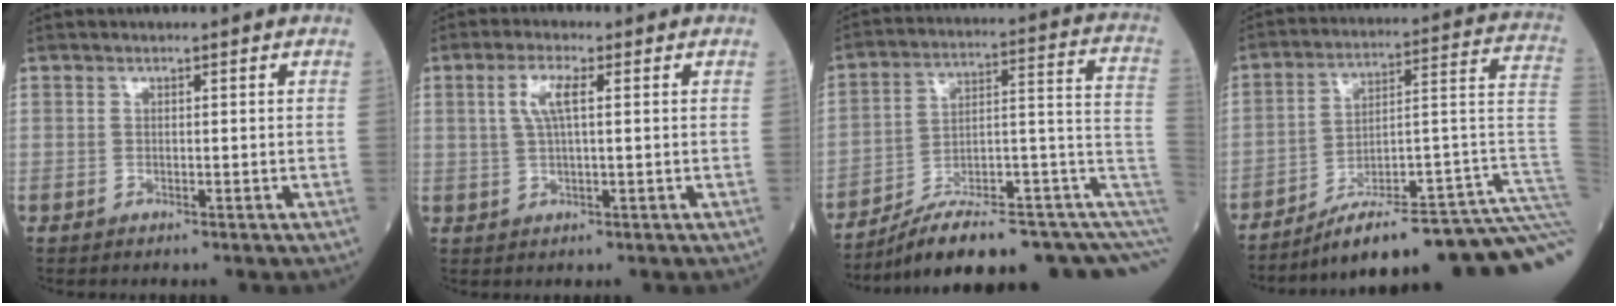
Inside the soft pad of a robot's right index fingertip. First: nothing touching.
{"total": 4.1, "force": [1.2, 0.8, 3.8], "torque": [-0.081, 0.009, 0.024]}
{"total": 20.7, "force": [-12.0, 4.6, 16.2], "torque": [-0.158, 0.070, -0.175]}
{"total": 26.0, "force": [-18.5, 1.4, 18.3], "torque": [-0.139, 0.025, -0.263]}